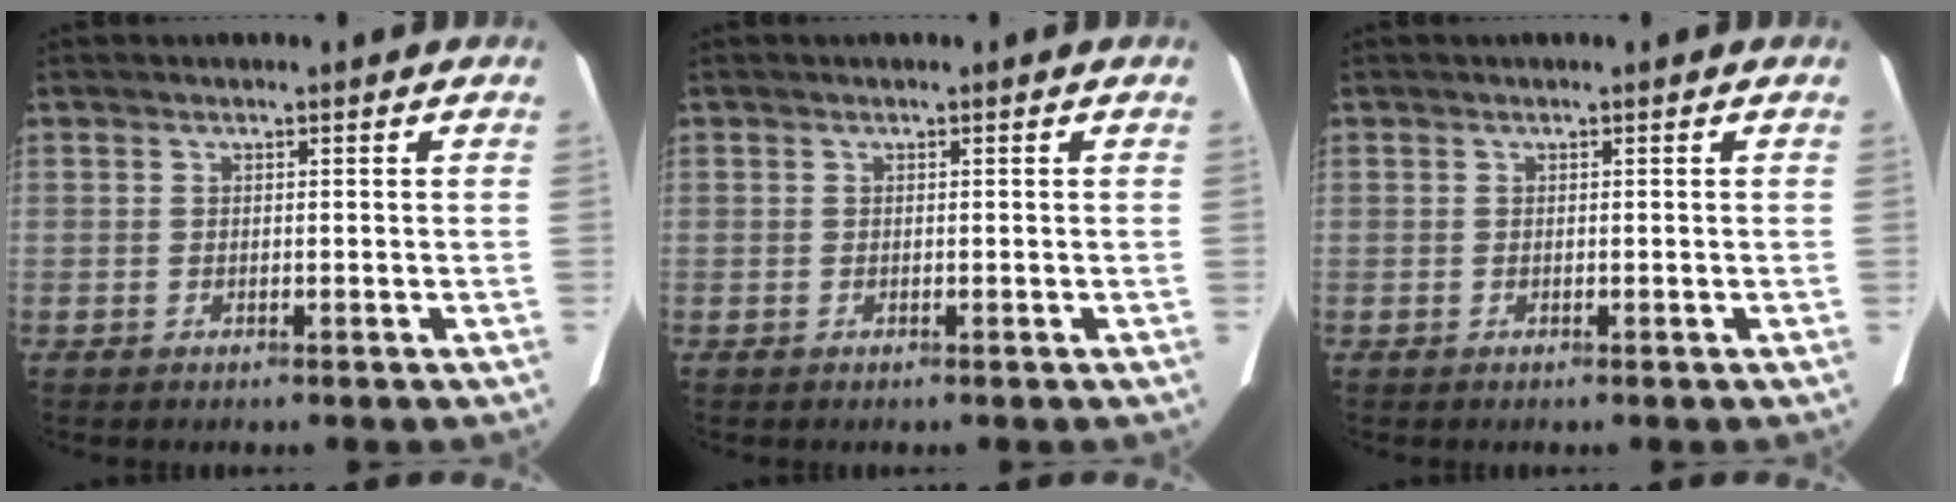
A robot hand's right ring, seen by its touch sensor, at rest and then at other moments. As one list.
[{"total": 0.0}, {"total": 0.0}]